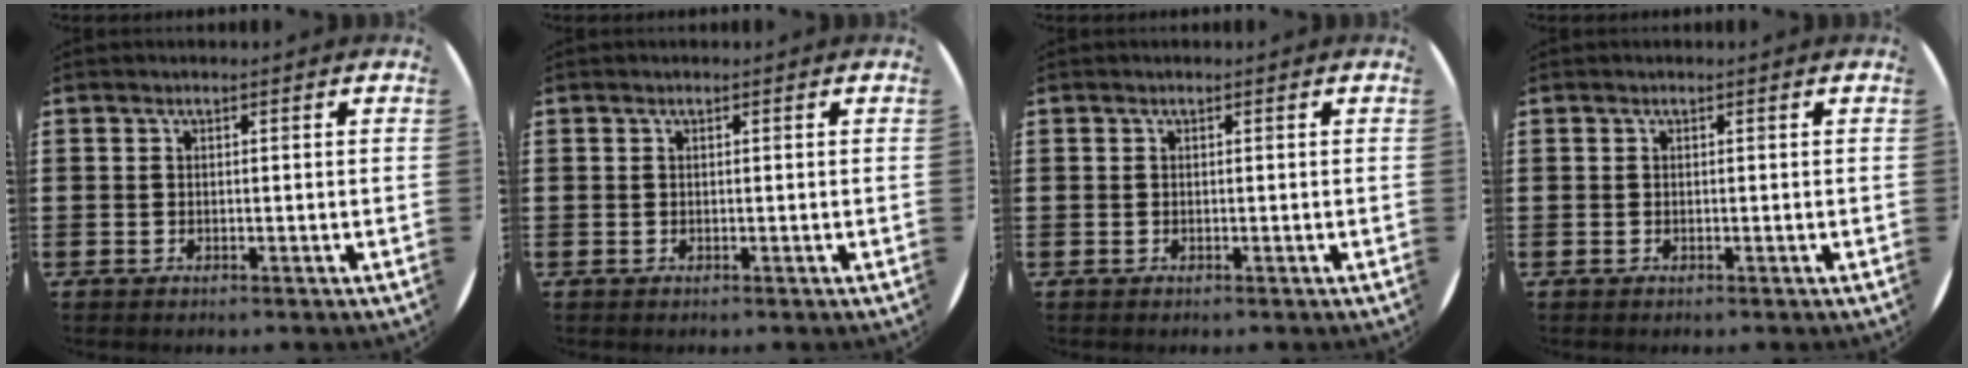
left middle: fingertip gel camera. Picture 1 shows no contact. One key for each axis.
{"total": 0.0}
{"total": 0.0}
{"total": 0.0}